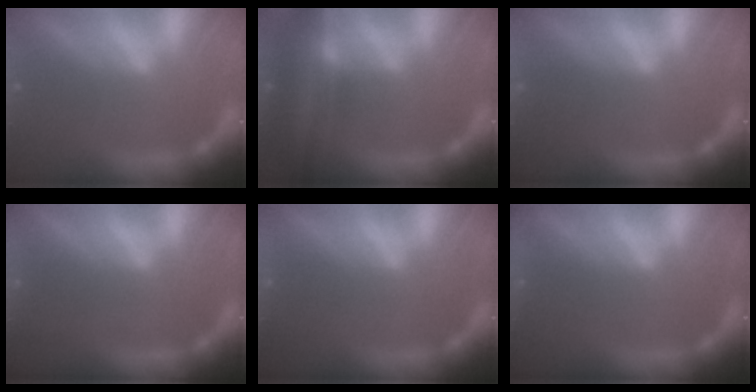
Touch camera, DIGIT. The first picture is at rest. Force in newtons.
{"total": 10.0}
{"total": 10.1}
{"total": 3.0}
{"total": 6.0}
{"total": 2.4}